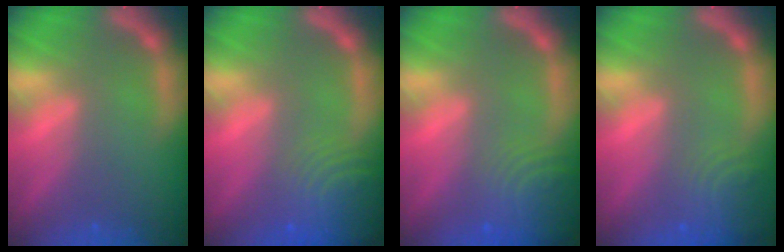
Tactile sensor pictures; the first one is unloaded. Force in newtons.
{"total": 9.1}
{"total": 7.4}
{"total": 5.0}